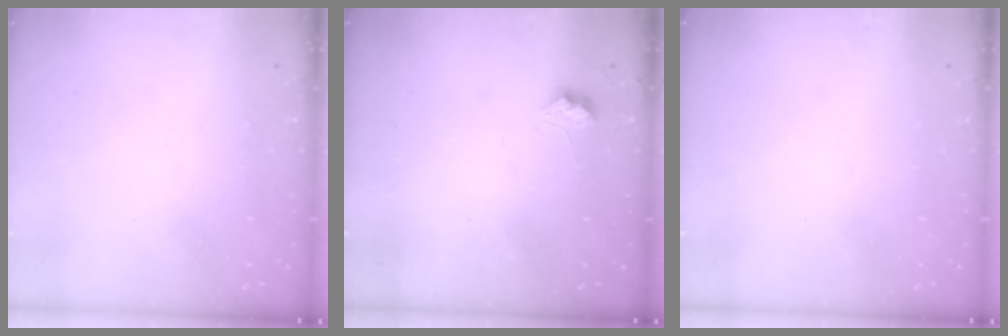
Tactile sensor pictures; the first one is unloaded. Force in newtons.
{"total": 5.9, "press": 5.9, "slide": 0.7}
{"total": 1.4, "press": 1.2, "slide": 0.7}